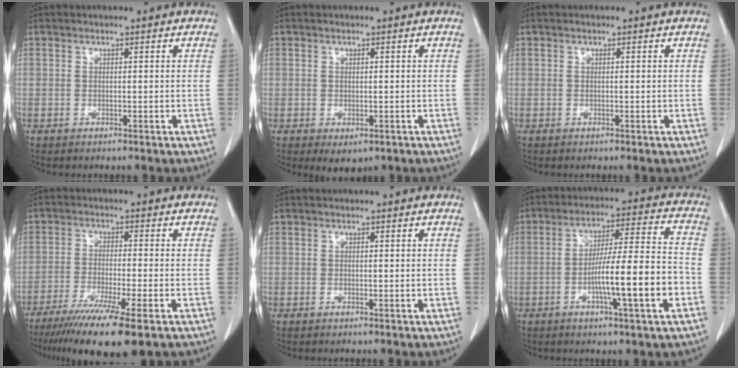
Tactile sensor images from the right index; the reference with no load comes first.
{"total": 2.4, "force": [-1.0, 1.7, 1.5], "torque": [-0.014, -0.002, -0.001]}
{"total": 0.0}
{"total": 12.4, "force": [-8.5, 0.1, 9.0], "torque": [-0.154, -0.037, -0.138]}
{"total": 0.0}
{"total": 13.0, "force": [-4.2, 0.2, 12.3], "torque": [-0.204, 0.006, -0.069]}